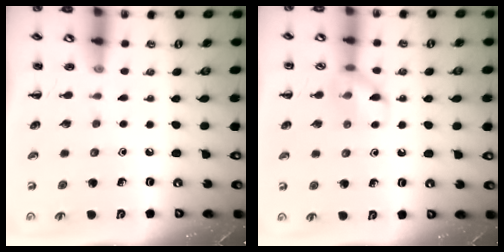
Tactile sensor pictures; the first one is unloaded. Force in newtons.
{"total": 8.8, "press": 8.8, "slide": 0.7}